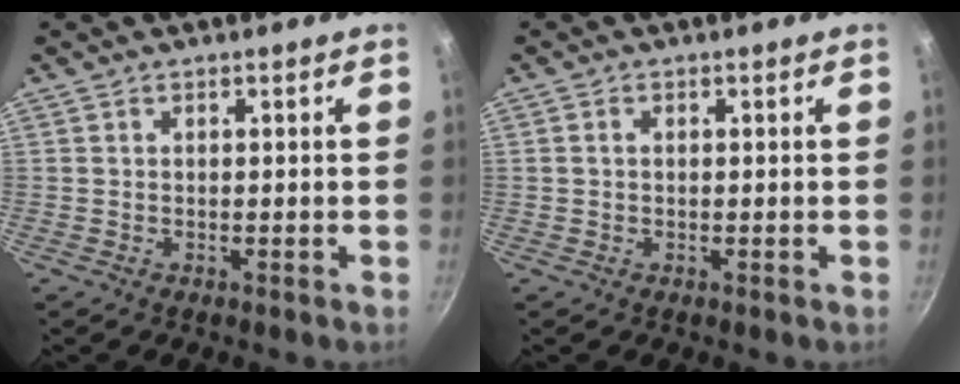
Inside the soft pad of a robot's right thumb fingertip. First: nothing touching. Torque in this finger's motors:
{"motor_torque": [-0.01, -0.22, 0.07, 0.10, -0.01]}